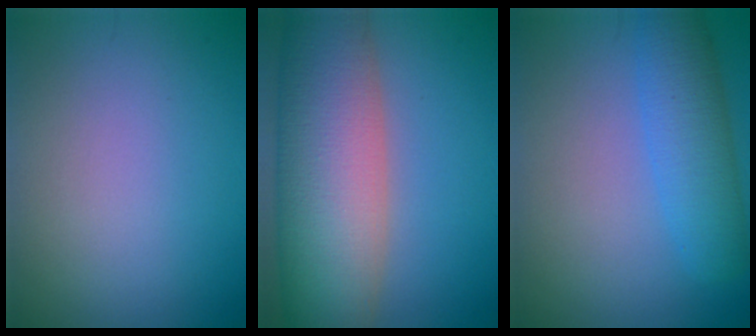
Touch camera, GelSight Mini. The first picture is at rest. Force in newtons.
{"total": 13.2, "press": 13.2, "slide": 0.7}
{"total": 4.9, "press": 4.8, "slide": 0.3}